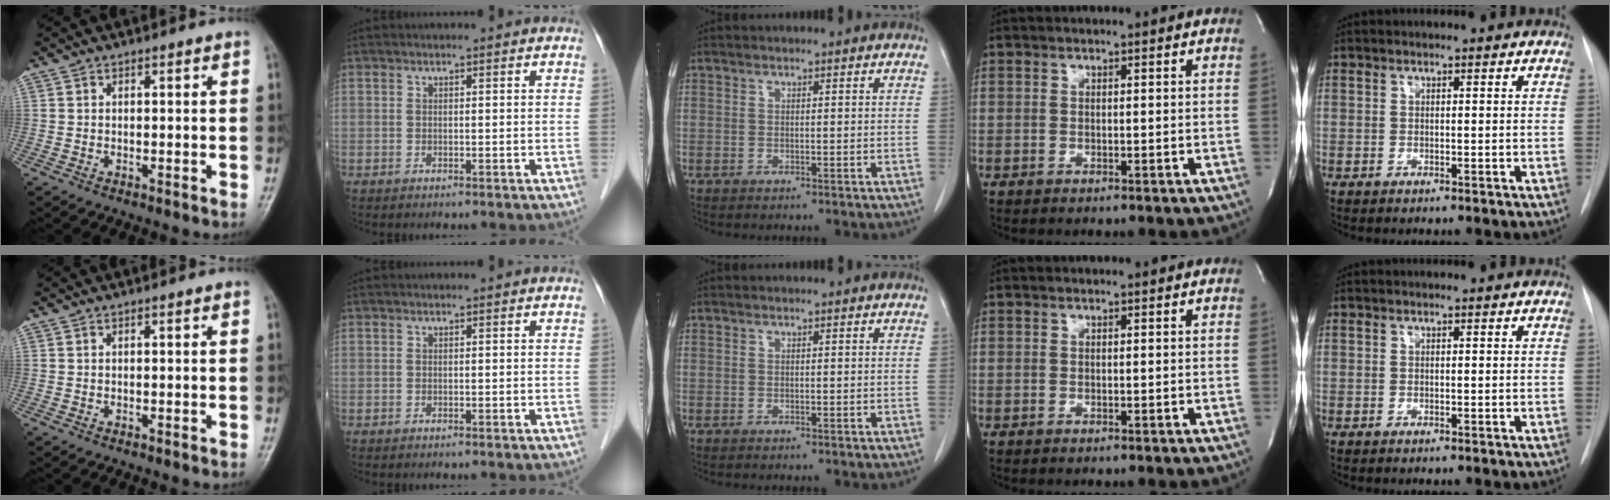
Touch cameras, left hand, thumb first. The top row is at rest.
{}